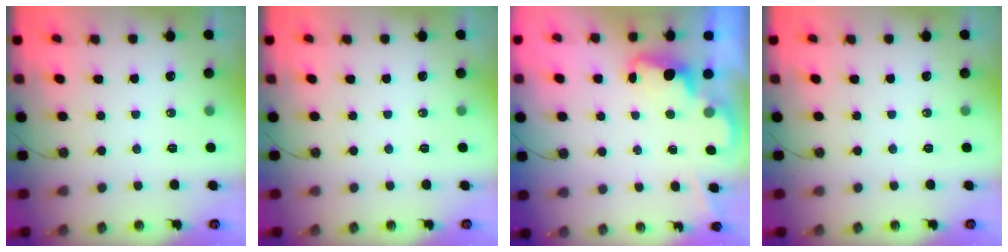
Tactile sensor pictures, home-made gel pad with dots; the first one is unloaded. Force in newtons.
{"total": 0.0}
{"total": 2.1, "press": 2.1, "slide": 0.6}
{"total": 0.0}